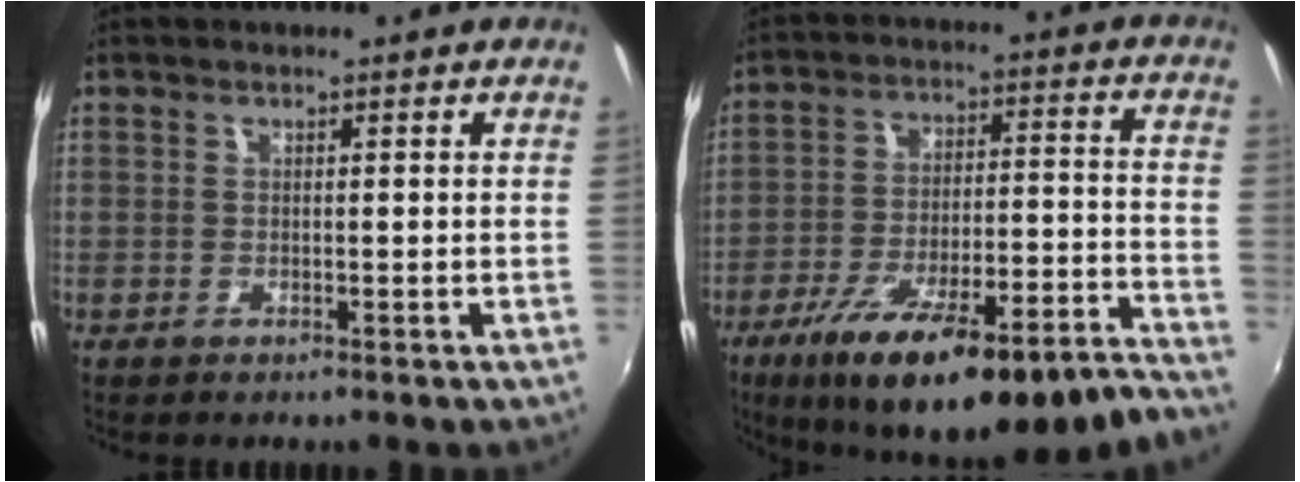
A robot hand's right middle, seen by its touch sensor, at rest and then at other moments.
{"total": 26.1, "force": [-20.8, 3.8, 15.2], "torque": [-0.239, -0.038, -0.296]}